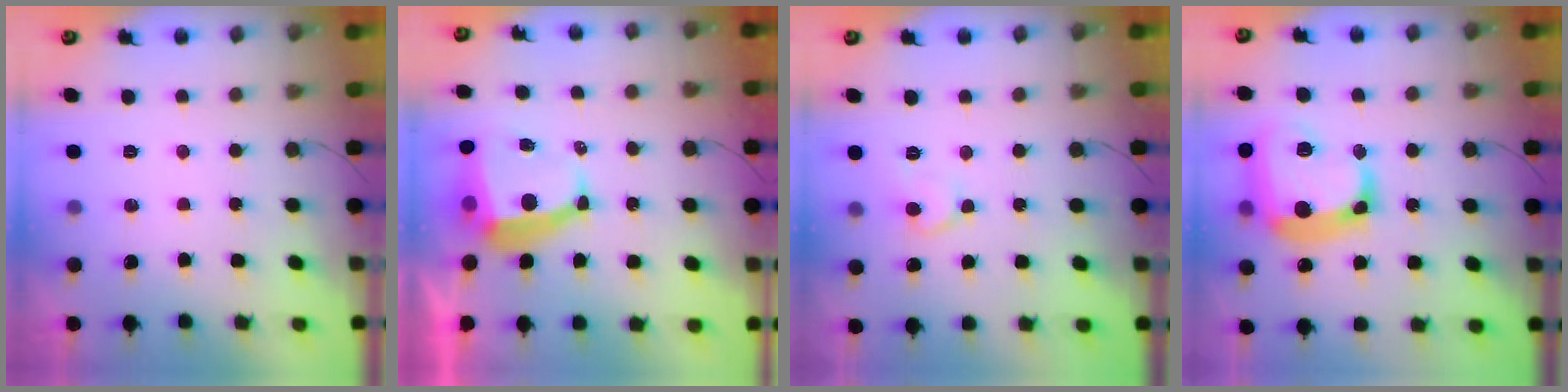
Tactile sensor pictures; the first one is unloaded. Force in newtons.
{"total": 8.7, "press": 8.6, "slide": 1.2}
{"total": 7.7, "press": 7.7, "slide": 0.6}
{"total": 20.5, "press": 20.4, "slide": 1.7}